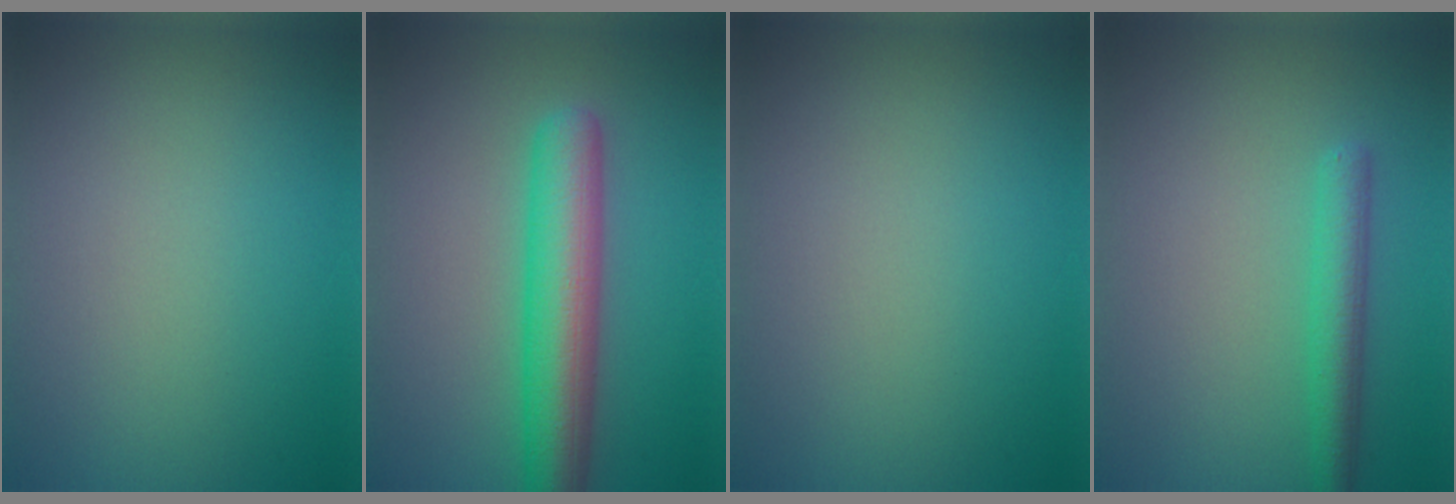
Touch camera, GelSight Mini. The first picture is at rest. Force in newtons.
{"total": 6.8, "press": 6.8, "slide": 0.2}
{"total": 0.0}
{"total": 2.9, "press": 2.9, "slide": 0.2}